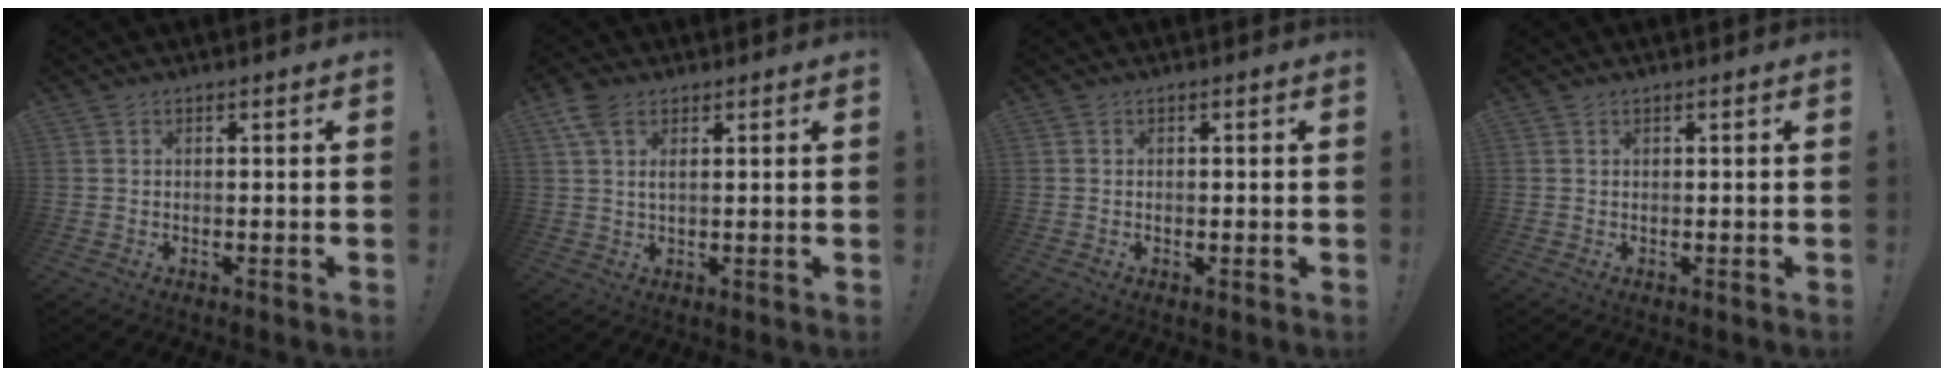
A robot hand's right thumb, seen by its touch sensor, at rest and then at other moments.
{"total": 4.5, "force": [2.5, 1.9, 3.2], "torque": [-0.064, -0.003, 0.048]}
{"total": 0.6, "force": [-0.3, 0.5, 0.2], "torque": [-0.002, 0.001, -0.005]}
{"total": 0.0}